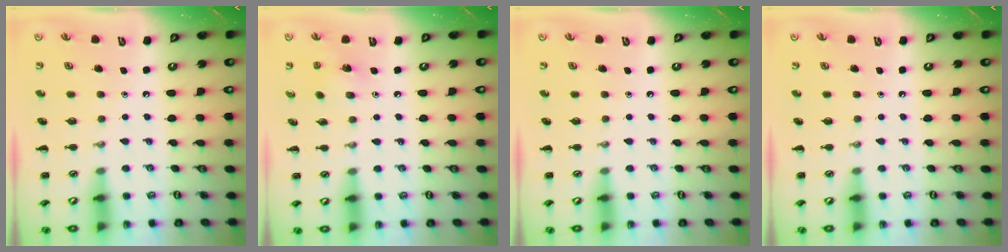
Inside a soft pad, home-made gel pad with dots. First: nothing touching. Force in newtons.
{"total": 2.9, "press": 2.7, "slide": 0.9}
{"total": 0.0}
{"total": 0.0}